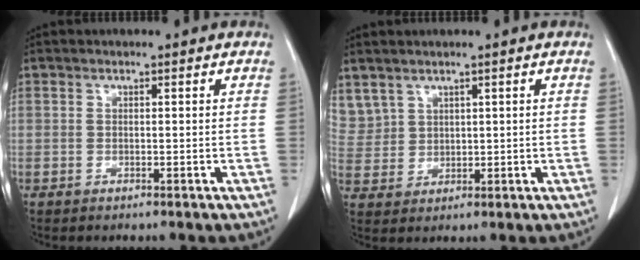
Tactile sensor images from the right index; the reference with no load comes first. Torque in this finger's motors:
{"motor_torque": [-0.26, 0.23, -0.11, -0.01]}